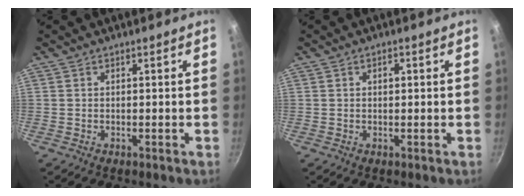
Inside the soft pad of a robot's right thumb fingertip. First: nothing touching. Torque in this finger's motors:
{"motor_torque": [-0.59, -0.34, 0.09, 0.03, 0.01]}